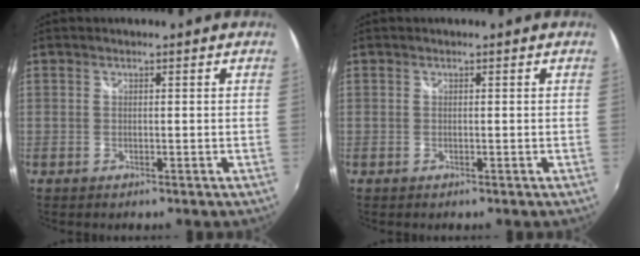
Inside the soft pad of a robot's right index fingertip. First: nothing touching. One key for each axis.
{"total": 0.0}